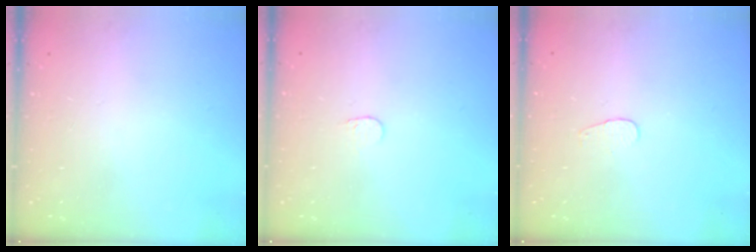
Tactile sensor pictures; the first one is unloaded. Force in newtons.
{"total": 3.6, "press": 3.6, "slide": 0.3}
{"total": 3.2, "press": 3.2, "slide": 0.3}